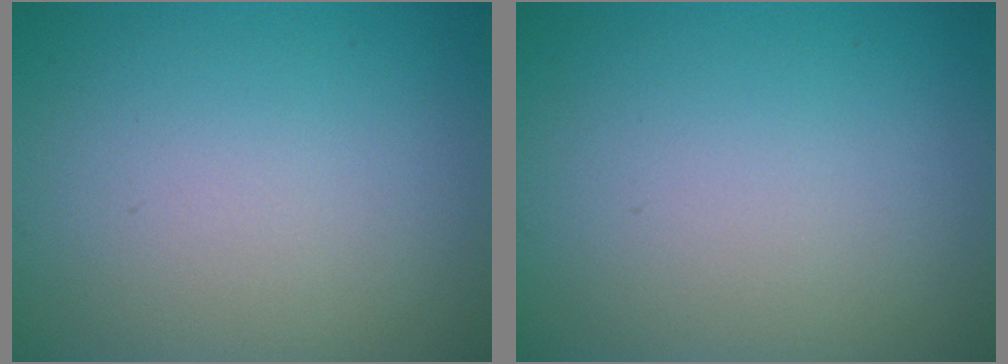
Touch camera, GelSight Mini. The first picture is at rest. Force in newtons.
{"total": 0.0}